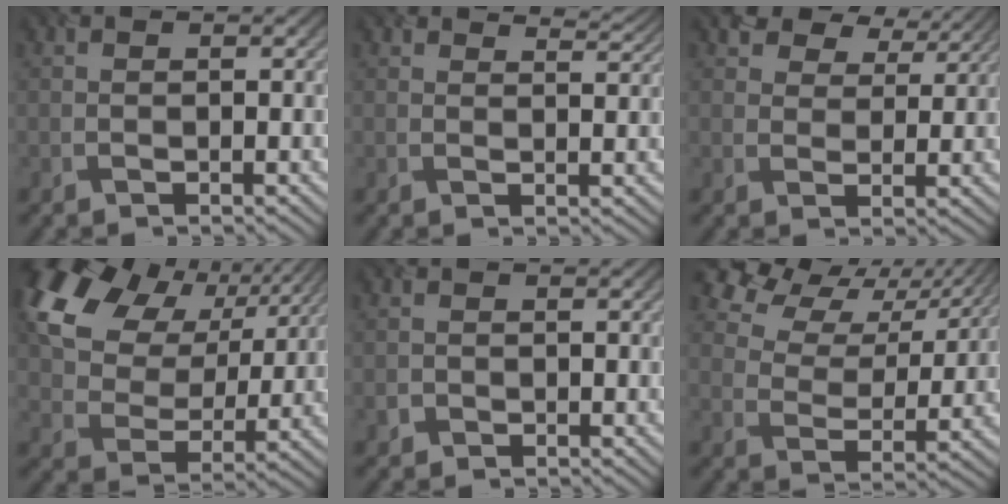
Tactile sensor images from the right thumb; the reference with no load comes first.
{"total": 3.6, "force": [3.4, 0.7, 0.9], "torque": [-0.026, -0.004, 0.046]}
{"total": 7.2, "force": [5.5, 3.7, 2.8], "torque": [-0.063, 0.003, 0.094]}
{"total": 18.0, "force": [8.4, 12.0, 10.5], "torque": [-0.246, 0.038, 0.149]}
{"total": 0.7, "force": [-0.3, 0.5, -0.3], "torque": [0.004, -0.004, -0.012]}
{"total": 10.5, "force": [7.7, 5.3, 4.7], "torque": [-0.105, 0.007, 0.126]}